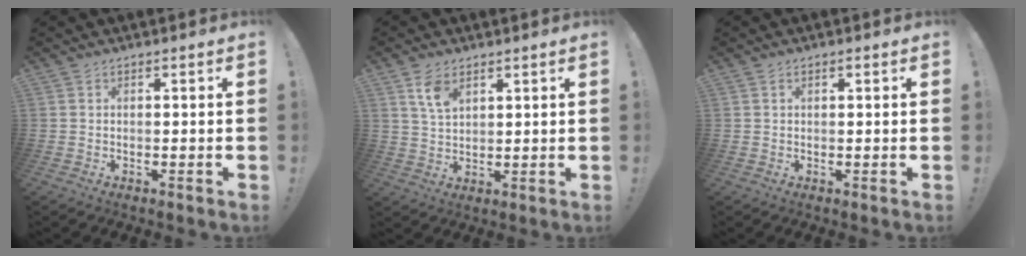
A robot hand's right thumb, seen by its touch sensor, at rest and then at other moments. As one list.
[{"total": 6.9, "force": [4.0, 4.1, 3.8], "torque": [-0.064, -0.016, 0.075]}, {"total": 0.7, "force": [0.4, 0.4, 0.5], "torque": [-0.005, 0.000, 0.007]}]